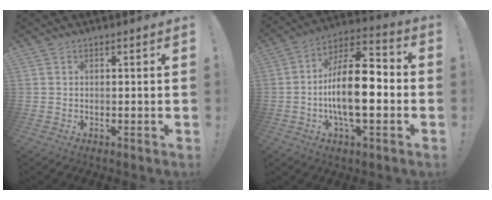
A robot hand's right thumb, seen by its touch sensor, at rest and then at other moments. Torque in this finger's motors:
{"motor_torque": [2.31, 2.30, 1.88, -0.45, 0.40]}